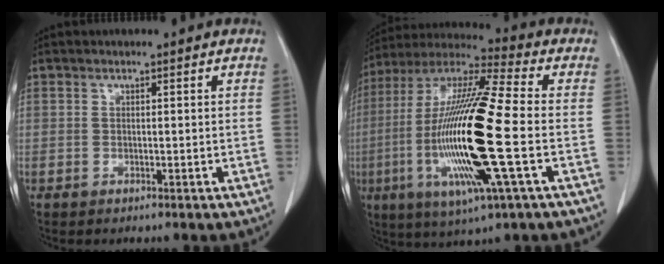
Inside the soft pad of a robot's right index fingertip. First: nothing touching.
{"total": 22.0, "force": [-4.2, 1.5, 21.6], "torque": [-0.463, -0.021, -0.082]}